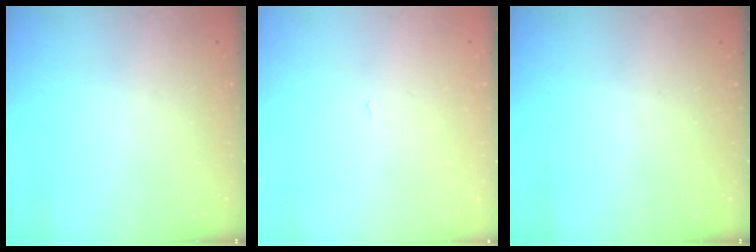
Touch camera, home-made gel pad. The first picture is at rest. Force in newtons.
{"total": 0.9, "press": 0.9, "slide": 0.0}
{"total": 0.0}